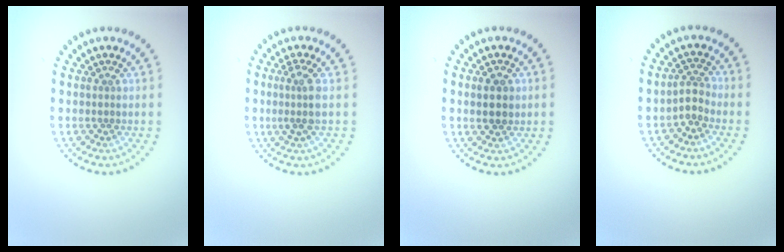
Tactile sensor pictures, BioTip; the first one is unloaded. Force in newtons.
{"total": 2.4, "press": 1.9, "slide": 1.5}
{"total": 2.3, "press": 2.3, "slide": 0.4}
{"total": 1.7, "press": 1.2, "slide": 1.1}